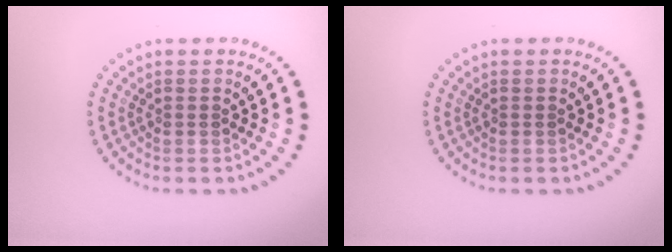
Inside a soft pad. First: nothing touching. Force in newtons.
{"total": 0.0}